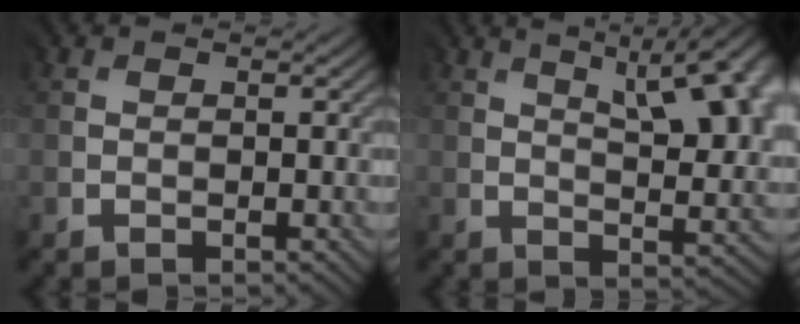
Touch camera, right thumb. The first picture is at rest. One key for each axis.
{"total": 15.1, "fx": 6.1, "fy": 6.1, "fz": 12.4, "tx": -0.140, "ty": 0.037, "tz": 0.087}